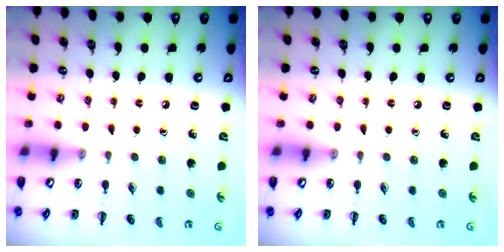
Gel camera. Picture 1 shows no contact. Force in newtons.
{"total": 0.0}